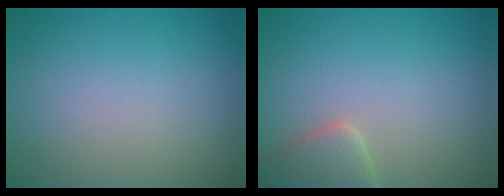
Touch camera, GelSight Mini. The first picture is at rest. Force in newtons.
{"total": 3.0, "press": 3.0, "slide": 0.2}